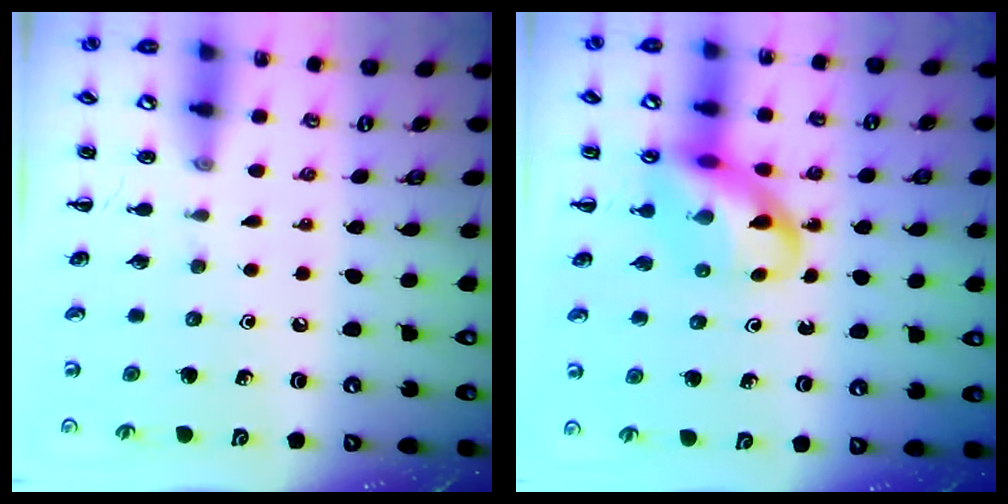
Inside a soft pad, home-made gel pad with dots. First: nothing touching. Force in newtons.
{"total": 13.8, "press": 13.3, "slide": 3.6}